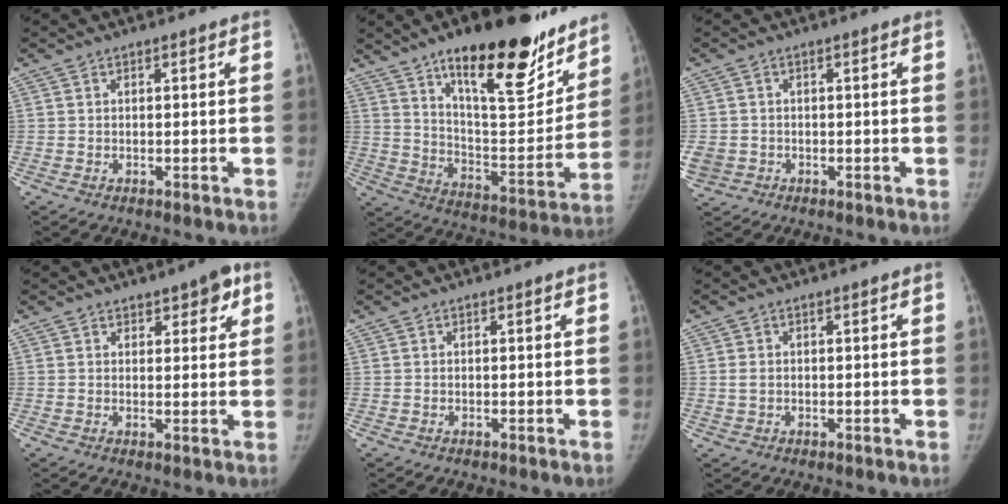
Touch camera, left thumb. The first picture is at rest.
{"total": 26.9, "force": [17.6, 8.7, 18.3], "torque": [-0.224, -0.087, 0.274]}
{"total": 4.7, "force": [-1.0, 4.3, 1.8], "torque": [-0.050, 0.005, -0.009]}
{"total": 5.0, "force": [2.9, 2.5, 3.3], "torque": [-0.016, -0.013, 0.036]}
{"total": 0.0}
{"total": 1.7, "force": [0.1, 1.4, 1.0], "torque": [-0.018, 0.000, 0.006]}